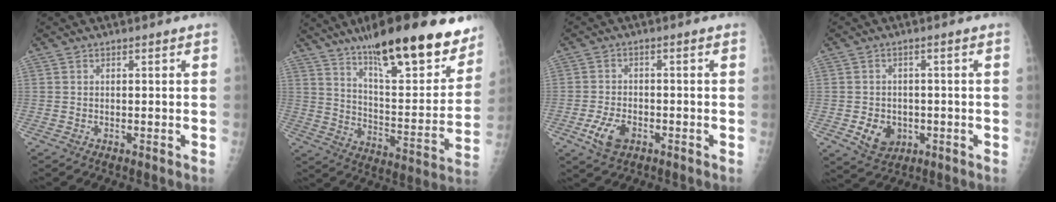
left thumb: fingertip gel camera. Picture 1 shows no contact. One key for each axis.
{"total": 26.2, "fx": 18.2, "fy": 7.2, "fz": 17.4, "tx": -0.222, "ty": -0.068, "tz": 0.277}
{"total": 5.4, "fx": -2.5, "fy": 3.1, "fz": 3.7, "tx": -0.073, "ty": 0.007, "tz": -0.043}
{"total": 5.8, "fx": -1.5, "fy": 4.7, "fz": 3.0, "tx": -0.033, "ty": 0.006, "tz": -0.014}